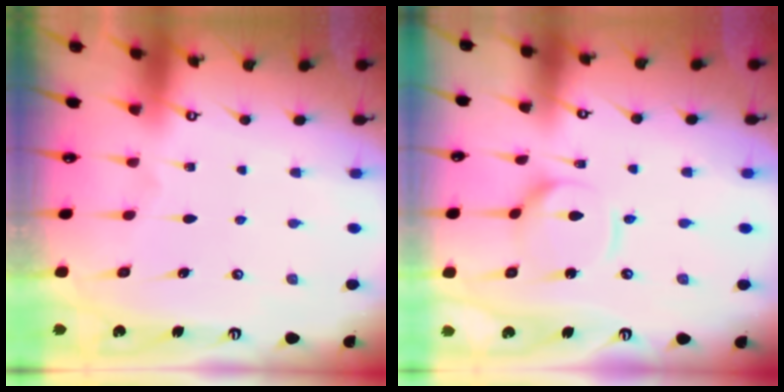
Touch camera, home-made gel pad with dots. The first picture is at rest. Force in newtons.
{"total": 6.3, "press": 6.2, "slide": 0.5}